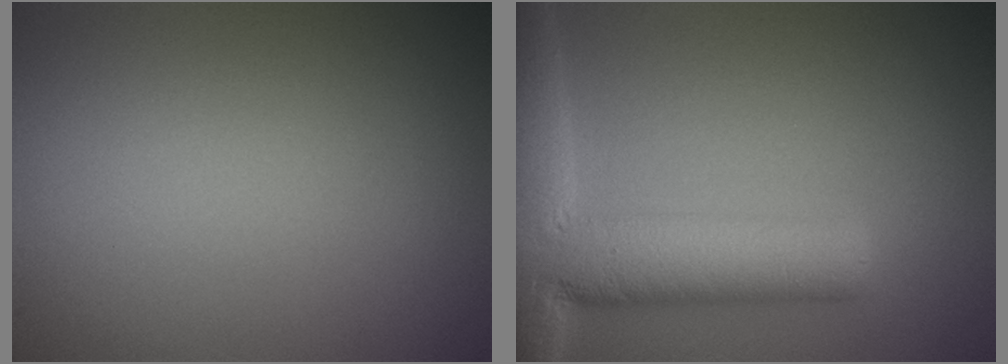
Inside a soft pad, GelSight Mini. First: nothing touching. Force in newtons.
{"total": 10.3, "press": 10.3, "slide": 0.5}